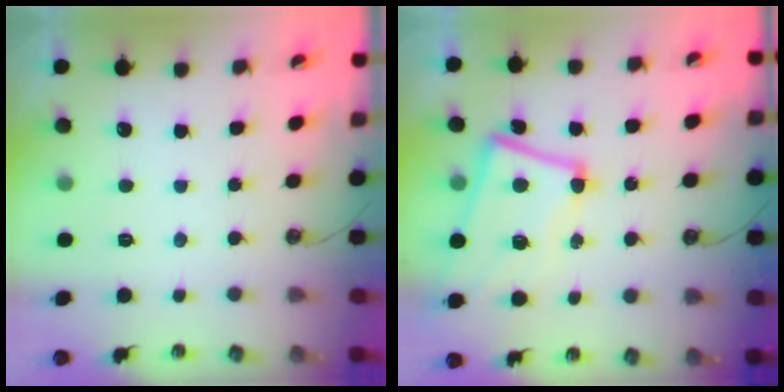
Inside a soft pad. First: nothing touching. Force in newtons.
{"total": 5.5, "press": 5.1, "slide": 2.0}